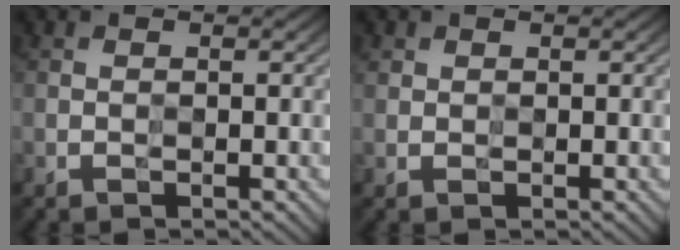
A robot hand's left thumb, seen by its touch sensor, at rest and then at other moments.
{"total": 0.9, "force": [0.5, 0.8, 0.2], "torque": [-0.003, -0.001, 0.012]}